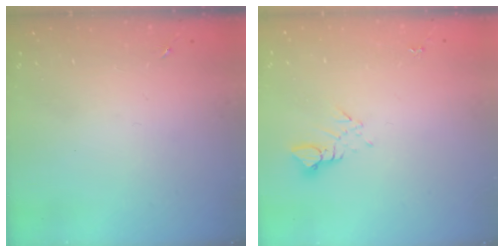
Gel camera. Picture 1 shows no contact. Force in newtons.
{"total": 3.2, "press": 3.2, "slide": 0.2}